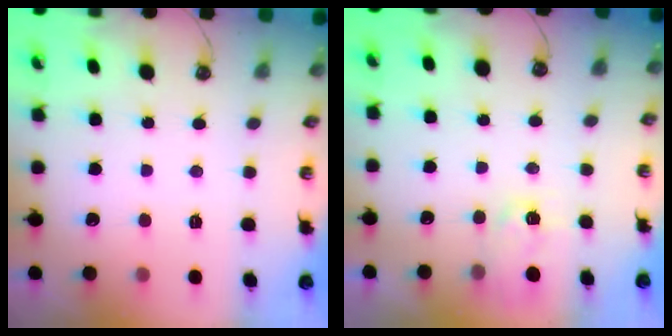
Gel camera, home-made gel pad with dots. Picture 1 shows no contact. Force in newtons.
{"total": 3.0, "press": 2.9, "slide": 0.5}